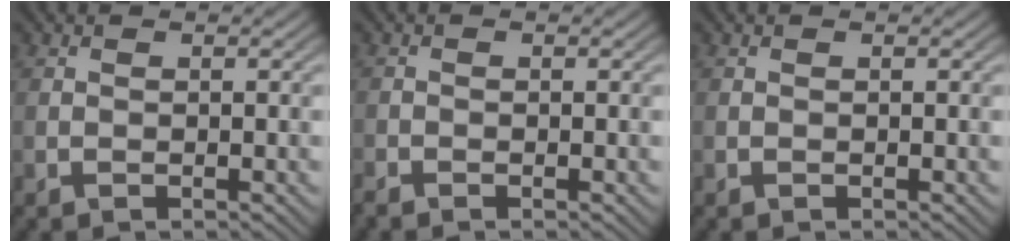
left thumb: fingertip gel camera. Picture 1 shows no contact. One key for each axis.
{"total": 1.1, "fx": -1.0, "fy": 0.3, "fz": 0.3, "tx": -0.008, "ty": -0.006, "tz": -0.025}
{"total": 0.0}